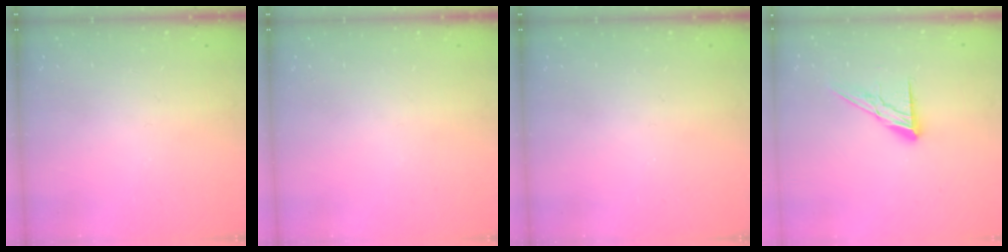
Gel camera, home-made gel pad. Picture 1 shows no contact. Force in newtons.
{"total": 0.0}
{"total": 0.0}
{"total": 10.4, "press": 10.4, "slide": 0.6}